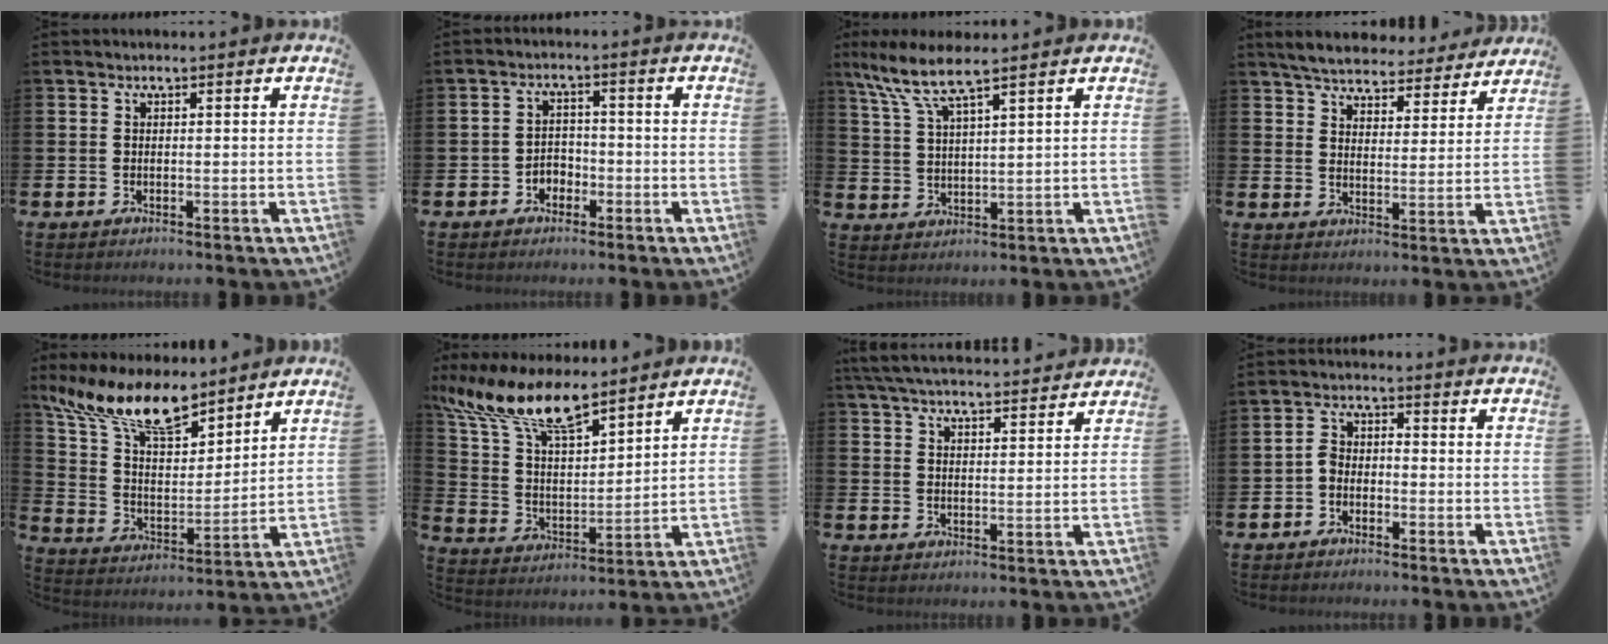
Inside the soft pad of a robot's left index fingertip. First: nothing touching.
{"total": 2.6, "force": [-1.8, 1.8, 0.5], "torque": [-0.023, 0.009, -0.039]}
{"total": 7.0, "force": [5.6, 1.0, 4.0], "torque": [-0.098, -0.016, 0.097]}
{"total": 5.7, "force": [5.5, 1.1, 0.9], "torque": [-0.039, -0.035, 0.094]}
{"total": 12.8, "force": [10.1, 4.6, 6.2], "torque": [-0.149, -0.046, 0.179]}
{"total": 11.8, "force": [9.3, 3.7, 6.3], "torque": [-0.158, -0.035, 0.166]}
{"total": 5.9, "force": [5.7, 0.6, 1.1], "torque": [-0.041, -0.031, 0.104]}
{"total": 2.5, "force": [-1.7, 1.3, 1.2], "torque": [-0.031, 0.014, -0.034]}